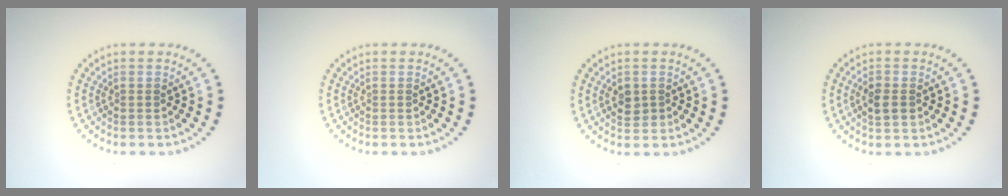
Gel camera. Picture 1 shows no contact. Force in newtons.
{"total": 0.0}
{"total": 1.7, "press": 1.7, "slide": 0.2}
{"total": 1.8, "press": 1.8, "slide": 0.3}